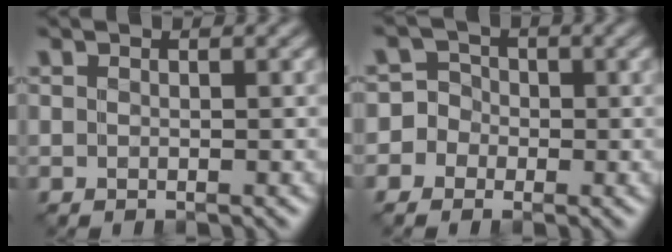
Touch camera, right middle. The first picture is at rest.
{"total": 4.3, "force": [-1.9, 3.9, 0.4], "torque": [0.015, 0.015, -0.056]}